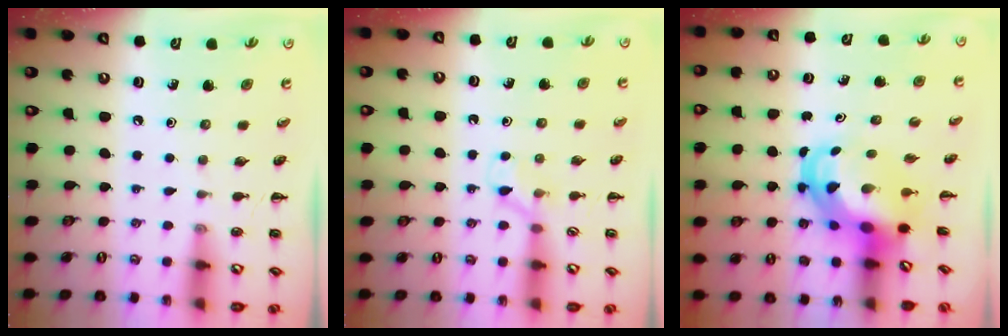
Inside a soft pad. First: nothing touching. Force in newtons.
{"total": 3.7, "press": 3.4, "slide": 1.5}
{"total": 7.1, "press": 6.9, "slide": 1.6}